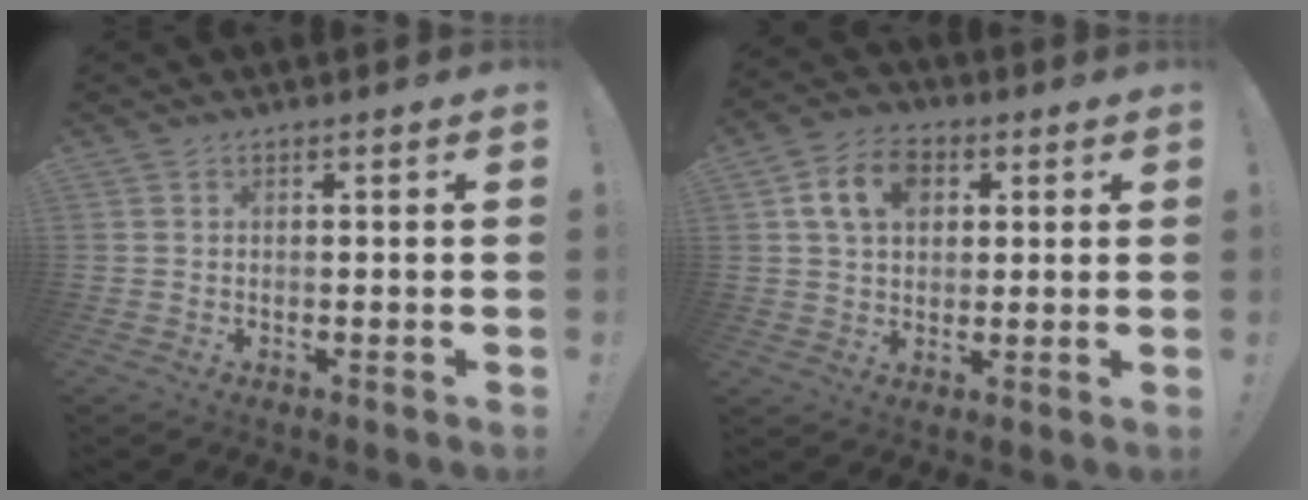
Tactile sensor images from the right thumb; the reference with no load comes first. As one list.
[{"total": 11.0, "force": [3.6, 8.0, 6.6], "torque": [-0.104, 0.007, 0.071]}]